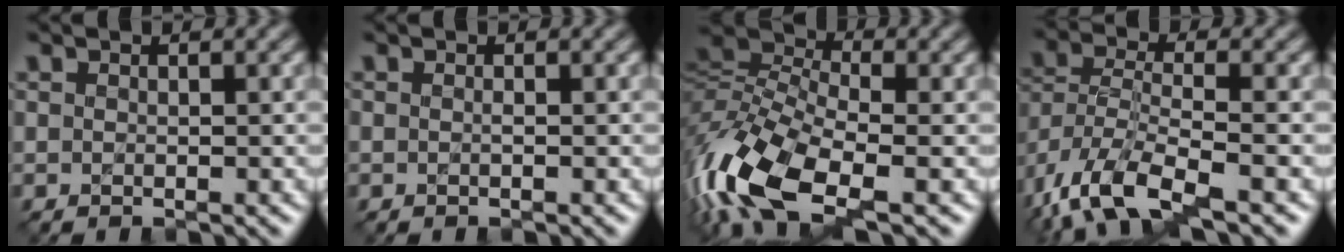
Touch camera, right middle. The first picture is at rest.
{"total": 0.0}
{"total": 12.2, "force": [-4.7, 5.9, 9.6], "torque": [-0.223, -0.003, -0.101]}
{"total": 9.2, "force": [-5.5, 3.5, 6.4], "torque": [-0.141, -0.014, -0.110]}